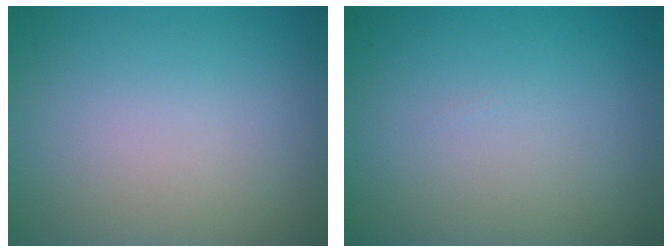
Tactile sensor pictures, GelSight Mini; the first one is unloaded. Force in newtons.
{"total": 0.0}